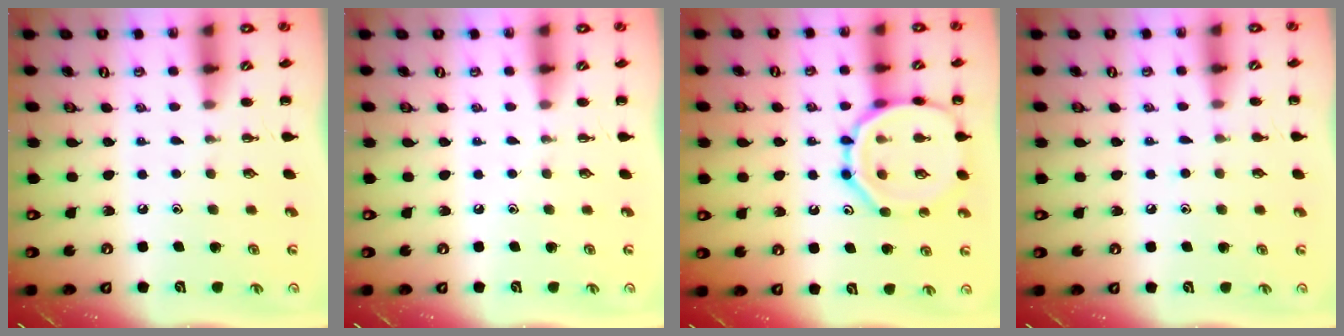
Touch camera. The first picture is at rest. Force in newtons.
{"total": 0.0}
{"total": 15.3, "press": 15.2, "slide": 1.4}
{"total": 4.2, "press": 3.8, "slide": 1.7}